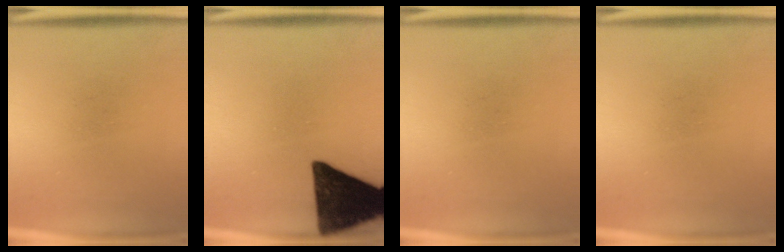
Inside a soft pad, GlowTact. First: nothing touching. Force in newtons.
{"total": 16.4}
{"total": 0.0}
{"total": 0.0}